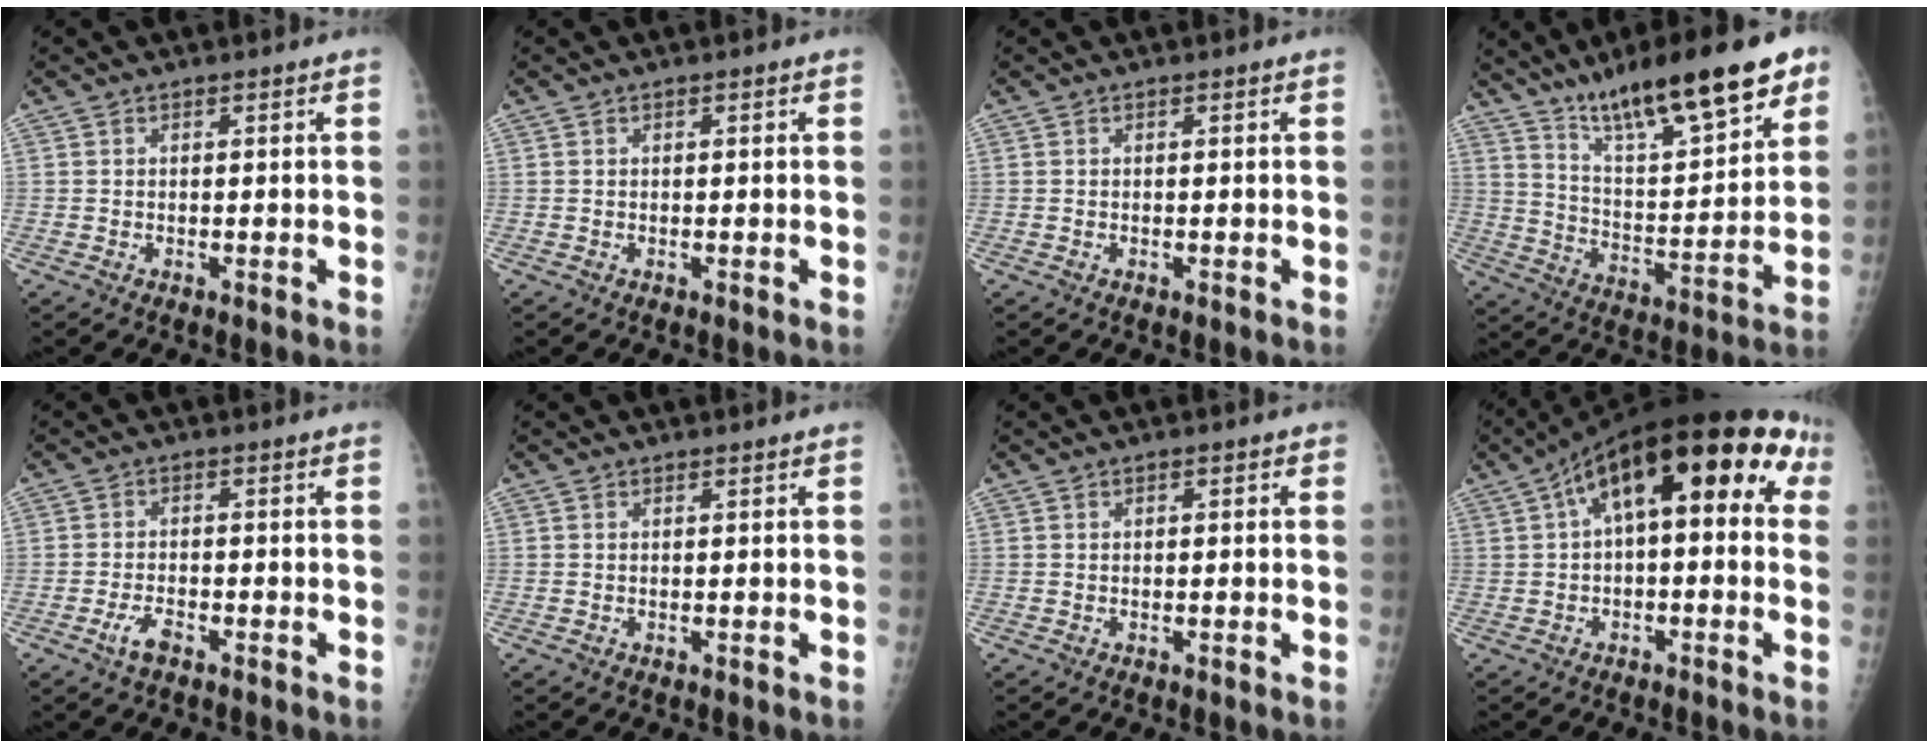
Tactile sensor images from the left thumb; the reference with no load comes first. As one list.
[{"total": 0.5, "force": [0.1, 0.2, 0.5], "torque": [-0.005, 0.002, 0.001]}, {"total": 0.0}, {"total": 23.8, "force": [15.0, 6.3, 17.3], "torque": [-0.239, -0.048, 0.245]}, {"total": 3.6, "force": [-2.2, 1.4, 2.4], "torque": [-0.051, 0.015, -0.040]}, {"total": 0.0}, {"total": 1.4, "force": [0.3, 0.7, 1.1], "torque": [-0.008, 0.004, -0.003]}, {"total": 19.8, "force": [4.8, 8.5, 17.2], "torque": [-0.221, 0.054, 0.058]}]